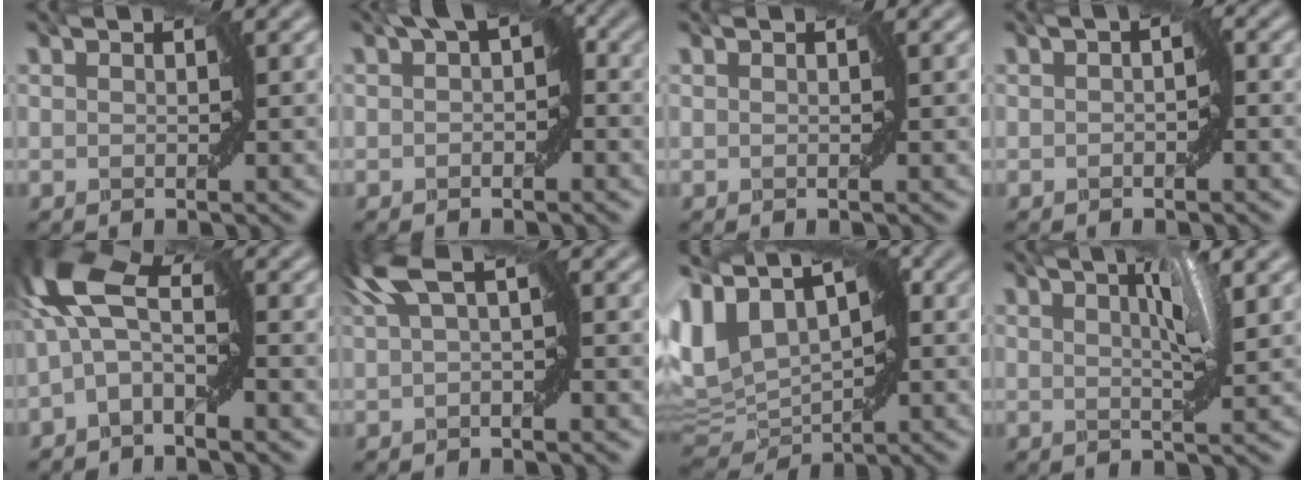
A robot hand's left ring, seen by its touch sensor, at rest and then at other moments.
{"total": 2.3, "force": [0.4, 1.3, 1.9], "torque": [-0.008, 0.010, 0.001]}
{"total": 0.0}
{"total": 0.9, "force": [-0.2, 0.3, 0.8], "torque": [-0.004, 0.002, -0.001]}
{"total": 6.0, "force": [-0.7, 2.8, 5.2], "torque": [-0.099, 0.026, -0.030]}
{"total": 3.6, "force": [1.4, 1.1, 3.1], "torque": [-0.053, 0.007, 0.024]}
{"total": 8.3, "force": [3.4, 5.1, 5.6], "torque": [-0.115, 0.007, 0.067]}
{"total": 3.3, "force": [1.2, 0.7, 3.0], "torque": [-0.037, 0.001, 0.018]}